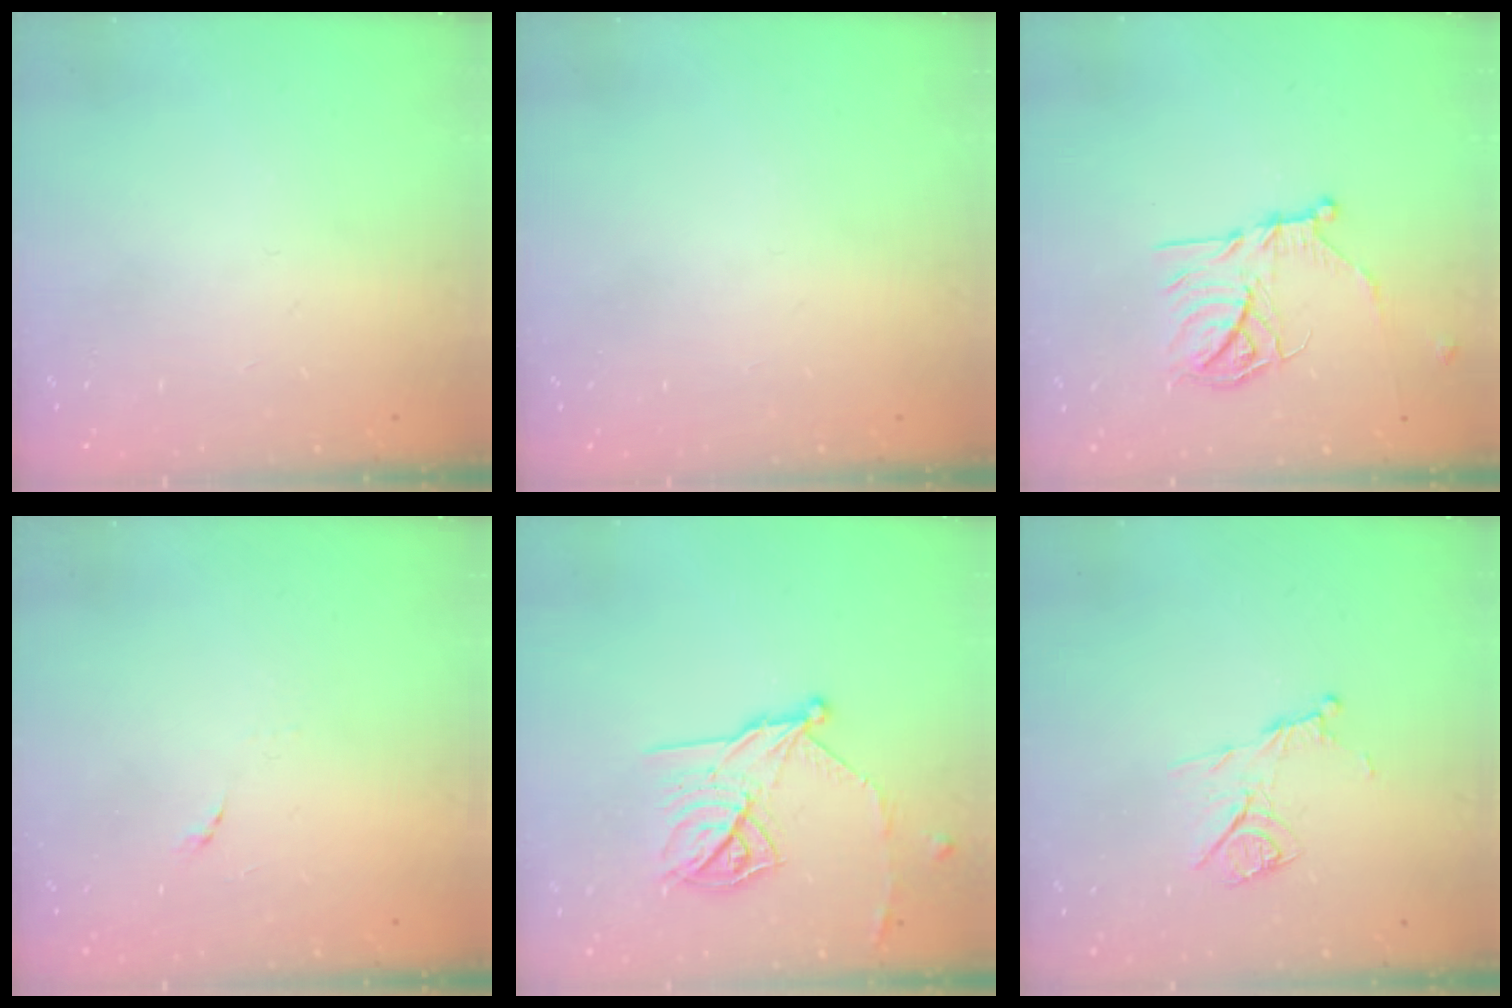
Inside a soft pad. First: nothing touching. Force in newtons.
{"total": 0.0}
{"total": 13.2, "press": 13.2, "slide": 0.8}
{"total": 5.7, "press": 5.6, "slide": 0.6}
{"total": 14.7, "press": 14.7, "slide": 0.6}
{"total": 9.2, "press": 9.2, "slide": 0.2}